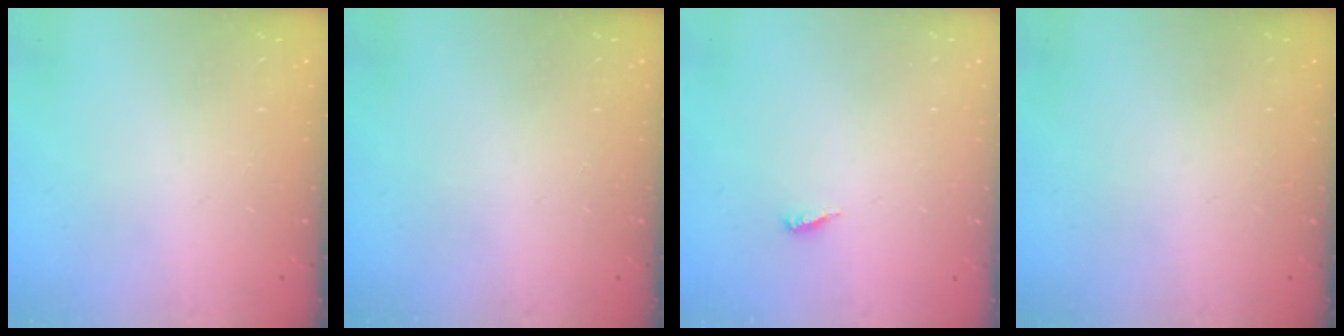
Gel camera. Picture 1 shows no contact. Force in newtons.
{"total": 0.0}
{"total": 3.9, "press": 3.9, "slide": 0.3}
{"total": 0.0}